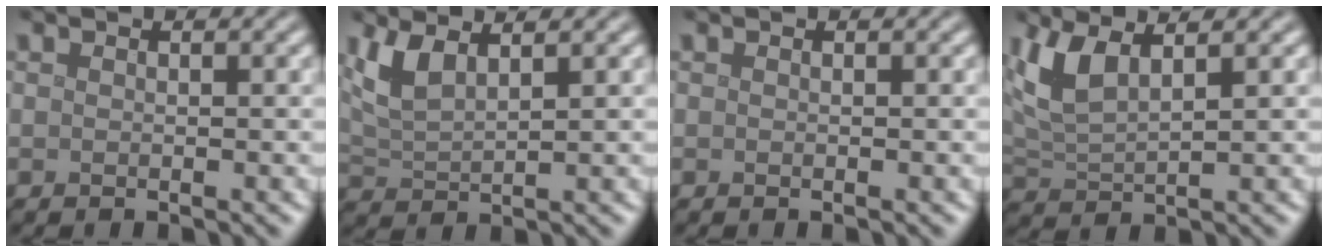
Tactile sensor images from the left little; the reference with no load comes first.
{"total": 3.5, "force": [2.1, 1.1, 2.5], "torque": [-0.067, 0.003, 0.047]}
{"total": 0.0}
{"total": 4.7, "force": [2.7, 1.6, 3.5], "torque": [-0.092, 0.006, 0.056]}